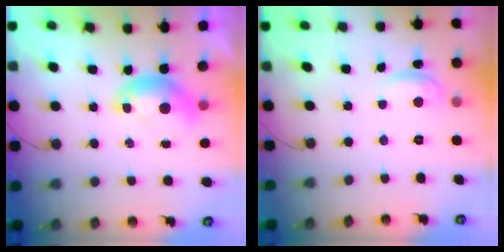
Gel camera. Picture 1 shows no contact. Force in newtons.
{"total": 0.6, "press": 0.1, "slide": 0.6}